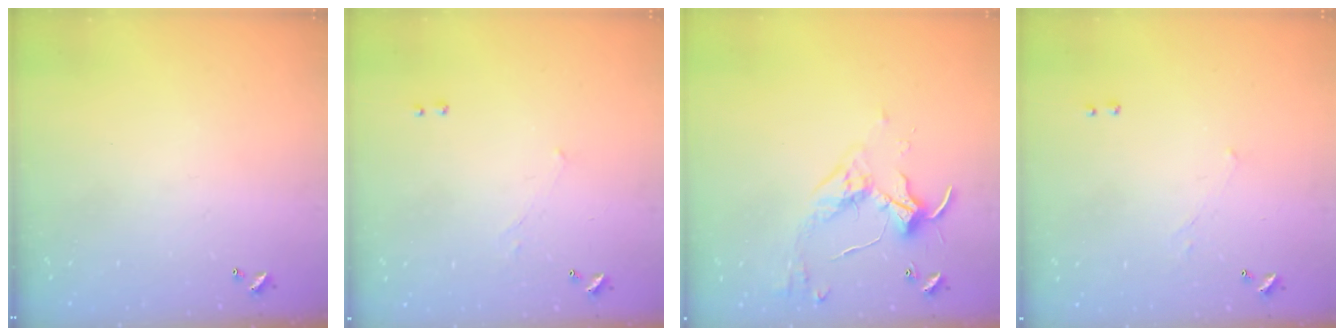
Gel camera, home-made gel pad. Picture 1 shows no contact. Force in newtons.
{"total": 2.8, "press": 2.7, "slide": 0.5}
{"total": 3.4, "press": 3.4, "slide": 0.7}
{"total": 2.8, "press": 2.7, "slide": 0.5}